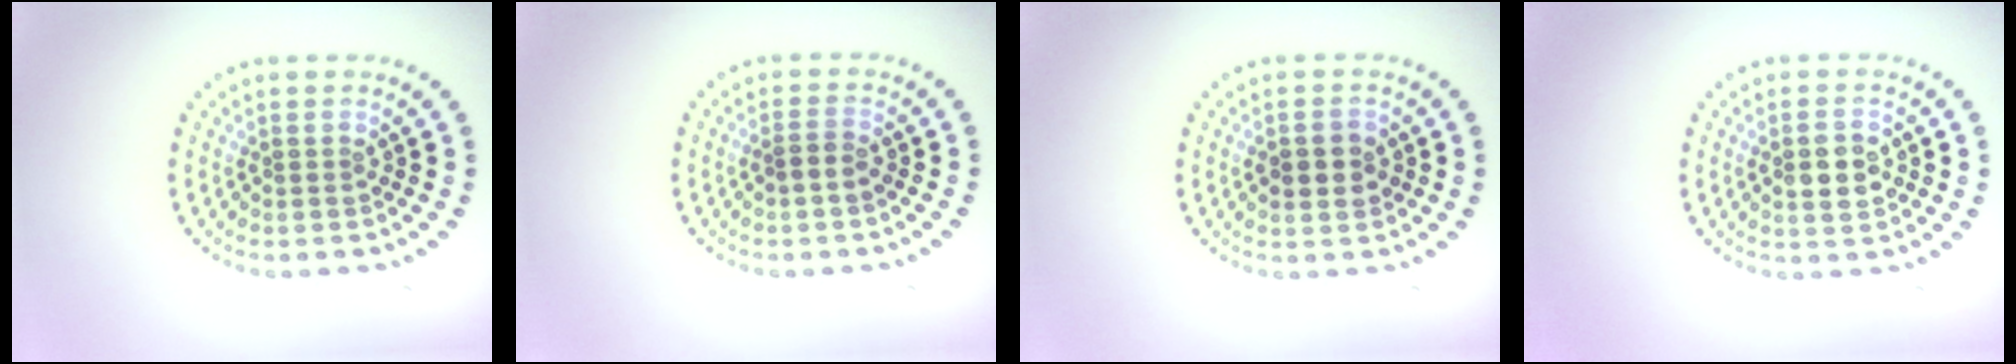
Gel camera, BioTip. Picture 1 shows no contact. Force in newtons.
{"total": 1.1, "press": 1.0, "slide": 0.5}
{"total": 2.3, "press": 2.2, "slide": 0.1}
{"total": 3.6, "press": 3.6, "slide": 0.2}